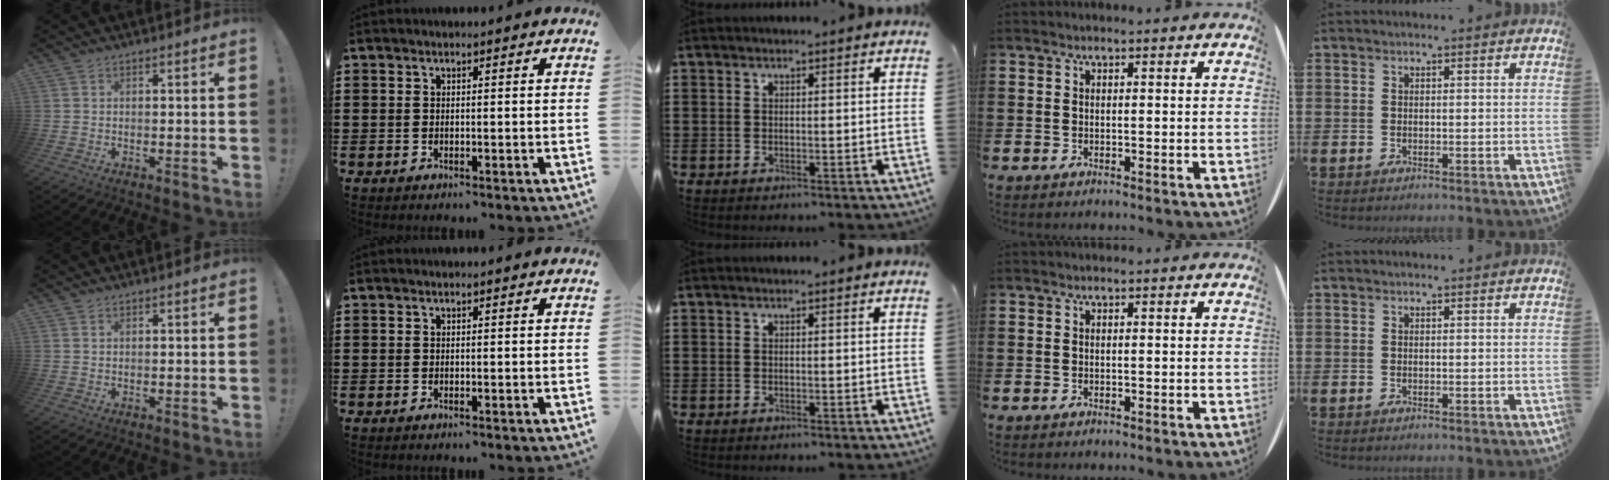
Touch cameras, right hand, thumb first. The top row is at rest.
{"thumb": {"total": 0.5, "force": [0.4, 0.3, 0.3], "torque": [-0.005, 0.001, 0.007]}}